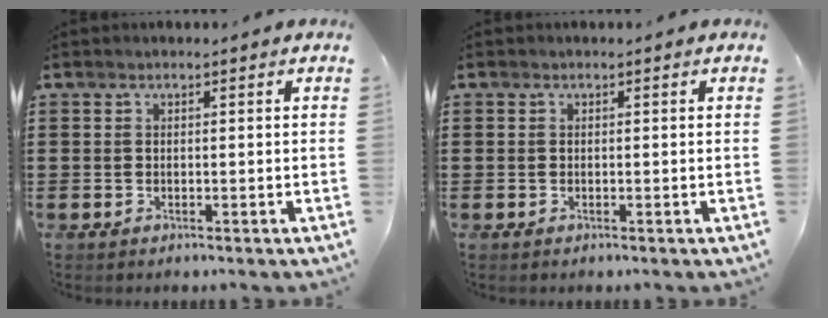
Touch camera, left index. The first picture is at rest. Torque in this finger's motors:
{"motor_torque": [0.00, 0.00, 0.00, 0.00]}